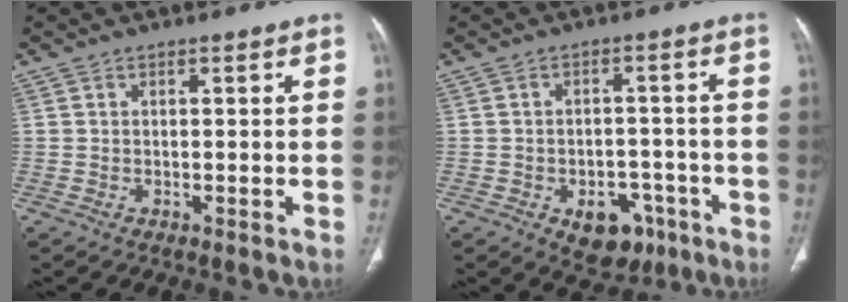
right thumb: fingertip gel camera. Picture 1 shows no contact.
{"total": 8.9, "force": [-4.3, 6.0, 5.0], "torque": [-0.036, 0.029, -0.048]}